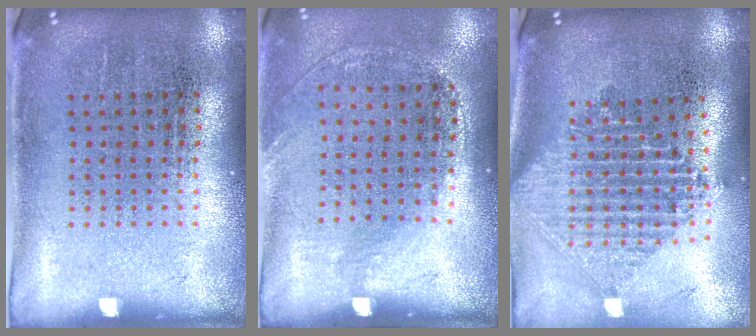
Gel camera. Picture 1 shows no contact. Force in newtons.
{"total": 1.4, "press": 1.0, "slide": 1.0}
{"total": 2.4, "press": 1.9, "slide": 1.5}